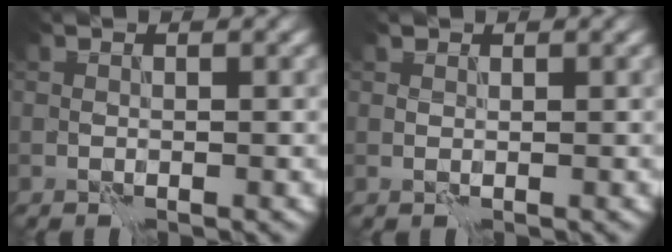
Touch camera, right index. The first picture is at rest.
{"total": 0.7, "force": [0.5, 0.4, 0.0], "torque": [-0.001, 0.000, 0.008]}